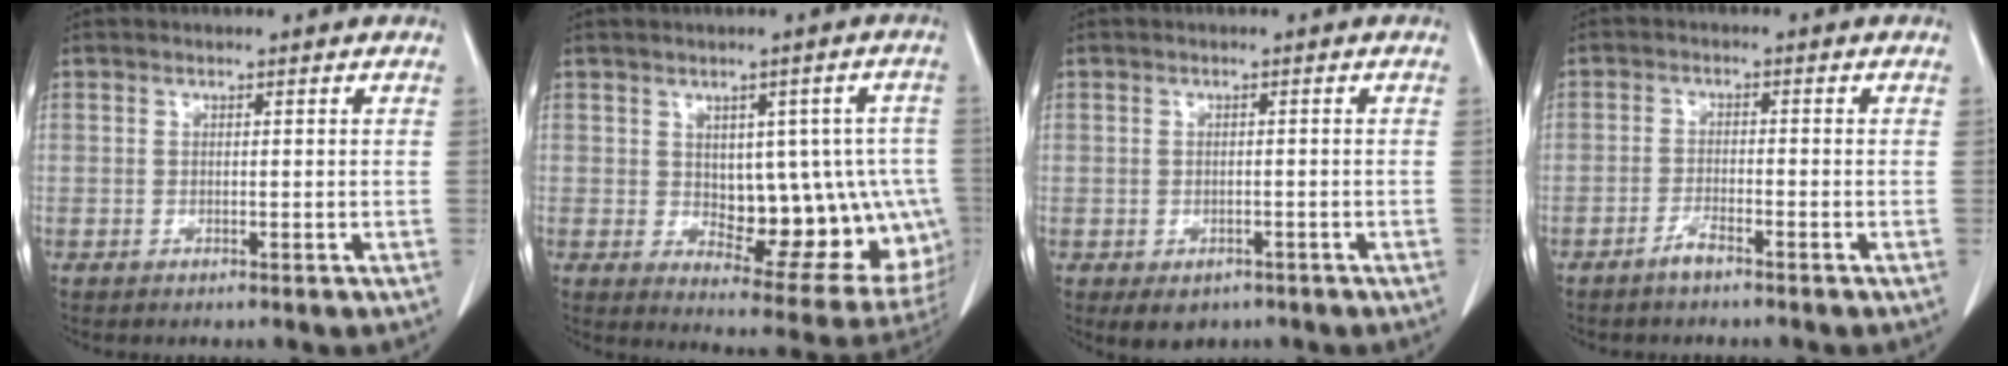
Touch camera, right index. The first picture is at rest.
{"total": 16.0, "force": [-0.6, 8.0, 13.8], "torque": [-0.137, 0.015, 0.018]}
{"total": 3.7, "force": [-2.1, 2.8, 1.3], "torque": [-0.010, 0.001, -0.018]}
{"total": 2.3, "force": [-1.8, 0.2, 1.3], "torque": [-0.031, -0.003, -0.033]}